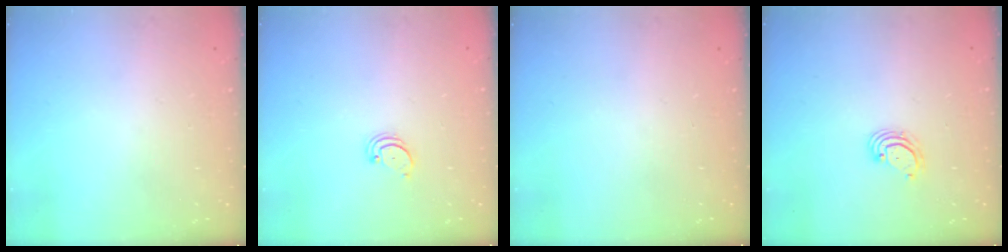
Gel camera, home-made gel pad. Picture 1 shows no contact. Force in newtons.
{"total": 2.2, "press": 2.2, "slide": 0.2}
{"total": 0.0}
{"total": 2.8, "press": 2.8, "slide": 0.2}